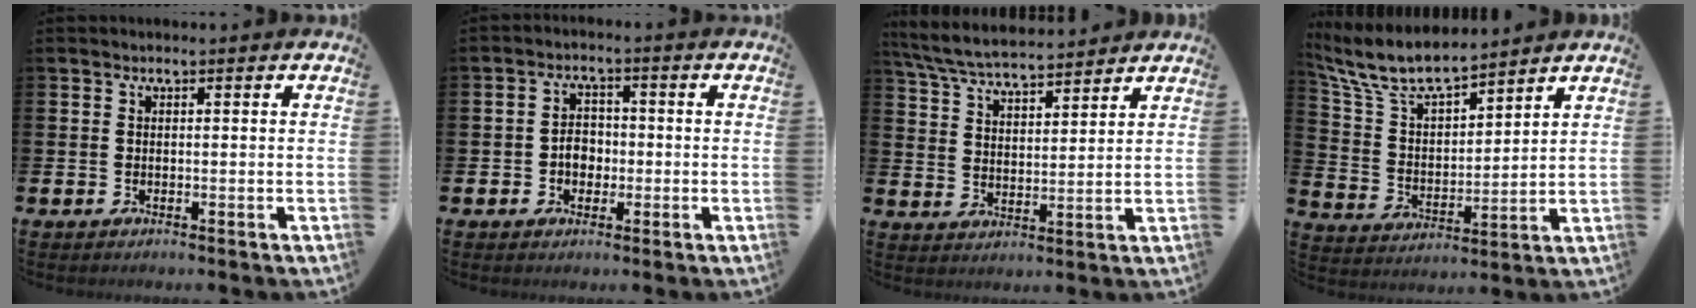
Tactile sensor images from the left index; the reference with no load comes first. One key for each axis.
{"total": 3.3, "fx": -0.8, "fy": 2.5, "fz": 2.0, "tx": -0.030, "ty": 0.003, "tz": -0.020}
{"total": 6.2, "fx": 6.0, "fy": 0.7, "fz": 1.3, "tx": -0.054, "ty": -0.032, "tz": 0.107}
{"total": 8.4, "fx": 7.5, "fy": 1.9, "fz": 3.1, "tx": -0.098, "ty": -0.043, "tz": 0.134}